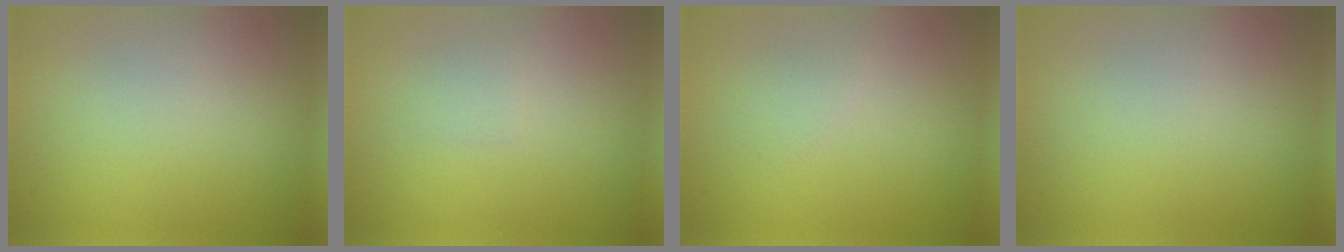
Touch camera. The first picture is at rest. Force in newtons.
{"total": 0.8, "press": 0.8, "slide": 0.1}
{"total": 0.8, "press": 0.8, "slide": 0.0}
{"total": 0.0}